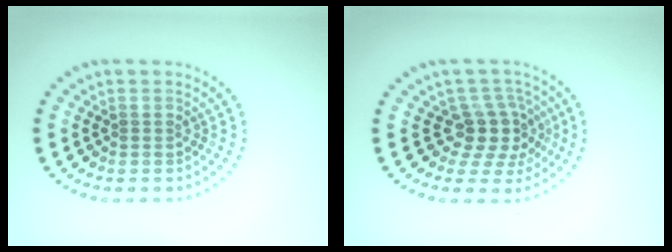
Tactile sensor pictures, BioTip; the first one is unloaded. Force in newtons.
{"total": 3.7, "press": 2.8, "slide": 2.4}